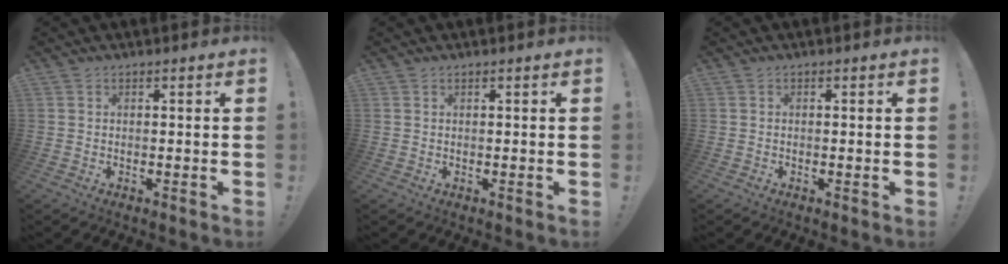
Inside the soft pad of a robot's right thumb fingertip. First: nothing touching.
{"total": 0.0}
{"total": 0.5, "force": [-0.2, 0.0, 0.5], "torque": [-0.010, 0.001, -0.004]}